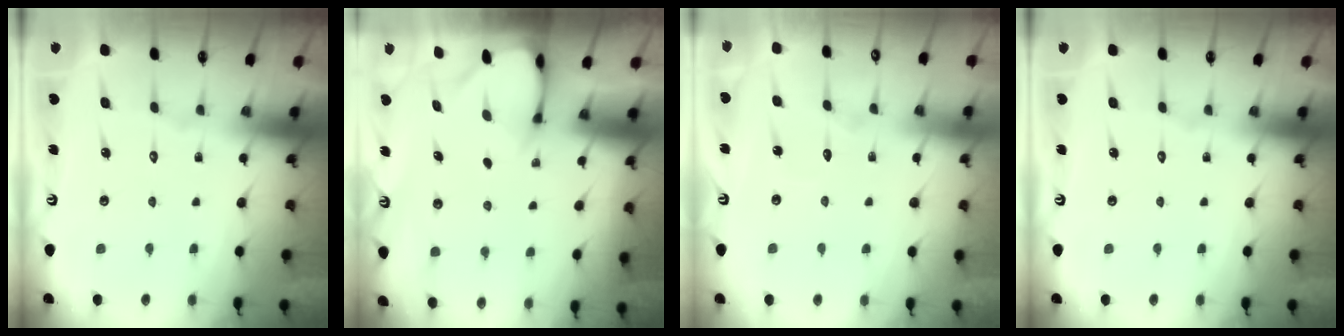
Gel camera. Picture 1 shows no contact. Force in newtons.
{"total": 2.4, "press": 2.4, "slide": 0.1}
{"total": 2.8, "press": 2.8, "slide": 0.3}
{"total": 0.0}